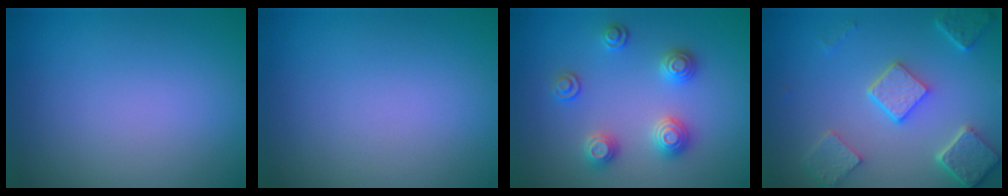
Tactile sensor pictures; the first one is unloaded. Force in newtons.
{"total": 0.0}
{"total": 2.9, "press": 2.8, "slide": 0.8}
{"total": 5.4, "press": 4.1, "slide": 3.5}